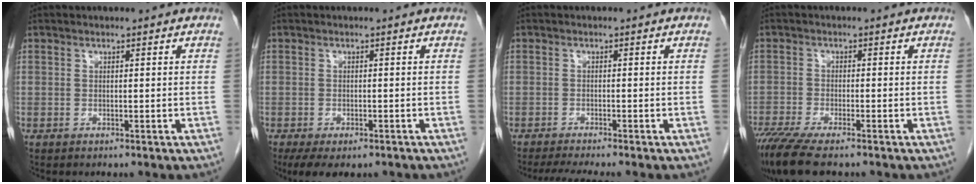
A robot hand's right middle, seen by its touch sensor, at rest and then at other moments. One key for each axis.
{"total": 7.0, "fx": -5.1, "fy": 2.9, "fz": 3.9, "tx": -0.055, "ty": -0.009, "tz": -0.074}
{"total": 5.2, "fx": -4.5, "fy": -0.3, "fz": 2.6, "tx": -0.035, "ty": -0.014, "tz": -0.073}
{"total": 8.6, "fx": -6.8, "fy": 1.2, "fz": 5.2, "tx": -0.088, "ty": -0.020, "tz": -0.114}